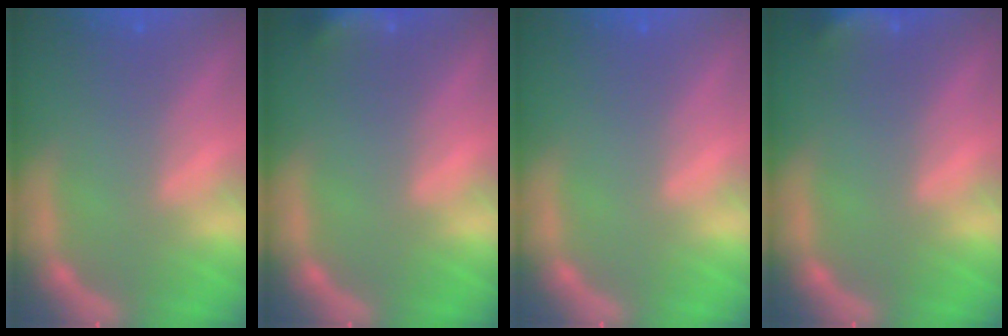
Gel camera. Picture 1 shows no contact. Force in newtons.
{"total": 4.4}
{"total": 0.0}
{"total": 3.9}